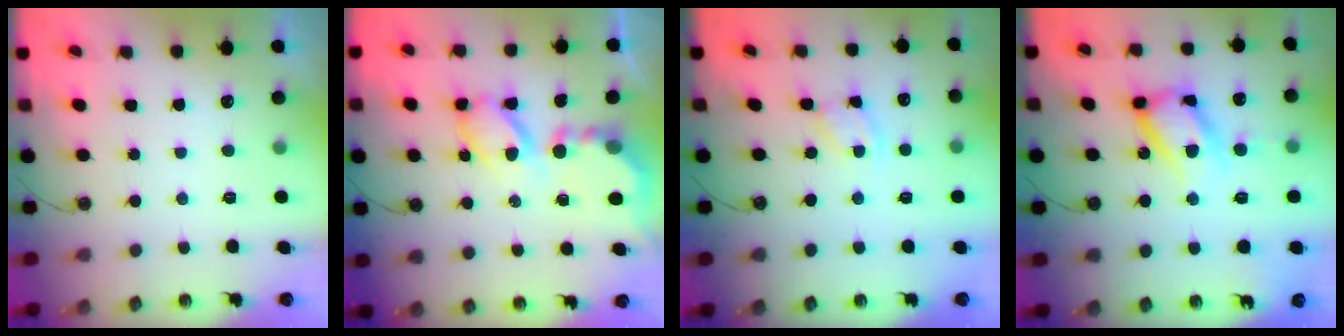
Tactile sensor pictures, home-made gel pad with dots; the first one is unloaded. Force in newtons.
{"total": 10.2, "press": 10.2, "slide": 0.6}
{"total": 2.7, "press": 2.7, "slide": 0.4}
{"total": 18.3, "press": 18.2, "slide": 1.8}